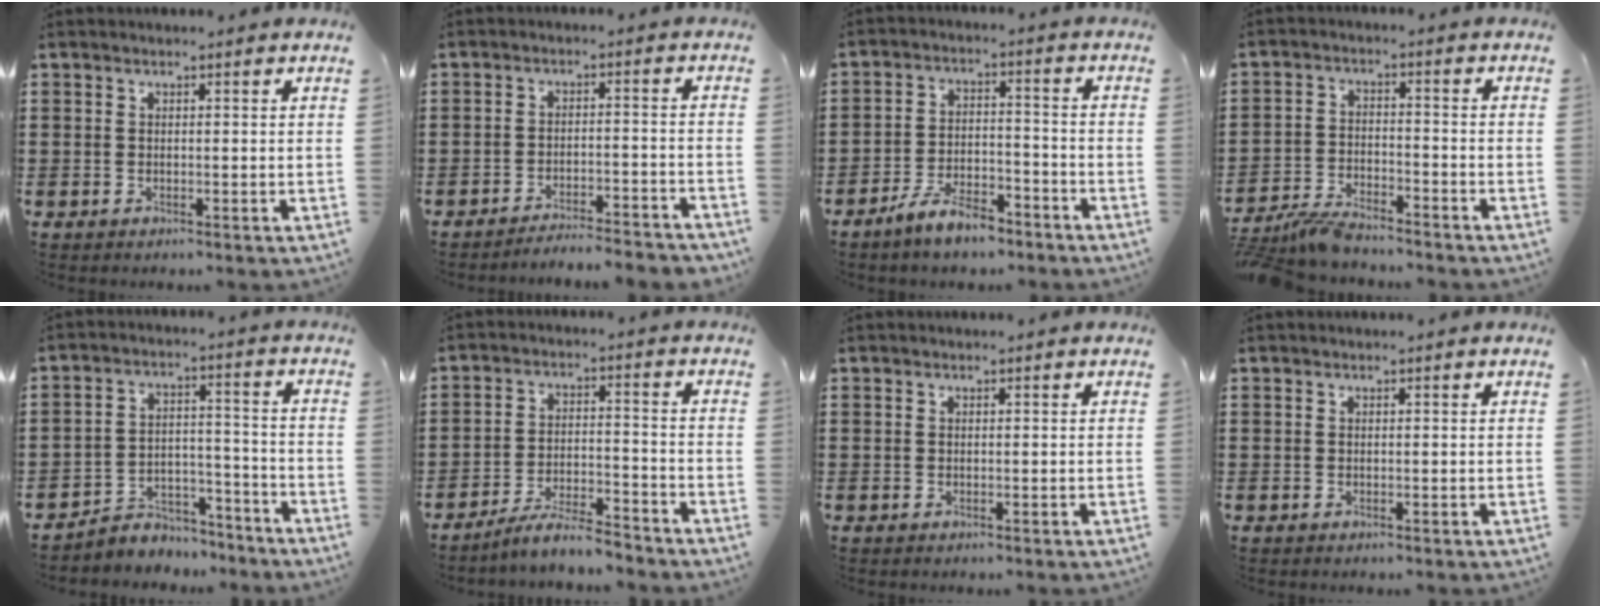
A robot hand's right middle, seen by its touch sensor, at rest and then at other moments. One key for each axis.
{"total": 4.0, "fx": -3.9, "fy": -0.1, "fz": 0.4, "tx": -0.010, "ty": 0.001, "tz": -0.083}
{"total": 6.9, "fx": -5.9, "fy": 1.9, "fz": 3.1, "tx": -0.064, "ty": 0.006, "tz": -0.114}
{"total": 4.9, "fx": -4.7, "fy": 0.5, "fz": 1.4, "tx": -0.046, "ty": -0.005, "tz": -0.097}
{"total": 5.0, "fx": -4.8, "fy": 1.5, "fz": 0.2, "tx": -0.006, "ty": 0.015, "tz": -0.099}
{"total": 6.1, "fx": -5.7, "fy": 0.4, "fz": 2.2, "tx": -0.048, "ty": -0.003, "tz": -0.112}
{"total": 0.0}
{"total": 0.0}